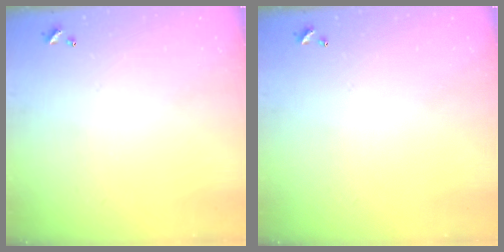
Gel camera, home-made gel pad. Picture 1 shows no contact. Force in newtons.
{"total": 0.0}